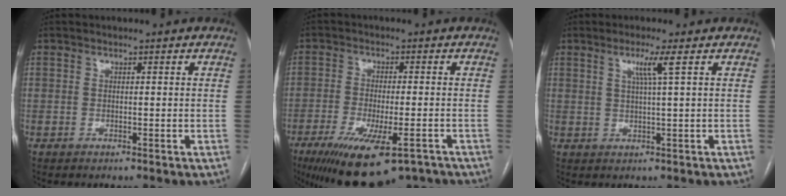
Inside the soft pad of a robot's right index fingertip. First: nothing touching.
{"total": 16.1, "force": [-10.6, 4.4, 11.2], "torque": [-0.180, -0.028, -0.159]}
{"total": 3.3, "force": [1.4, -0.9, 2.9], "torque": [-0.058, -0.002, 0.029]}